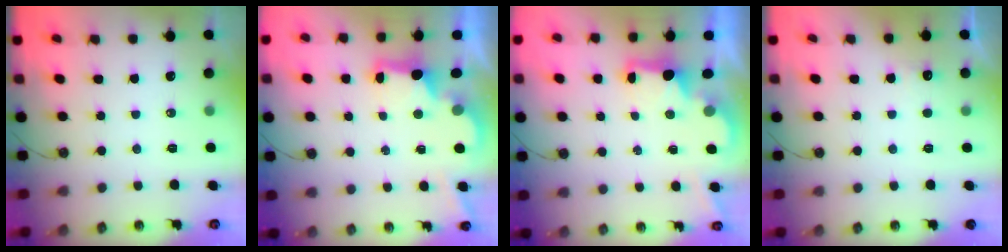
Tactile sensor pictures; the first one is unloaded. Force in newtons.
{"total": 2.9, "press": 2.7, "slide": 0.9}
{"total": 2.2, "press": 2.1, "slide": 0.7}
{"total": 3.6, "press": 3.5, "slide": 0.9}